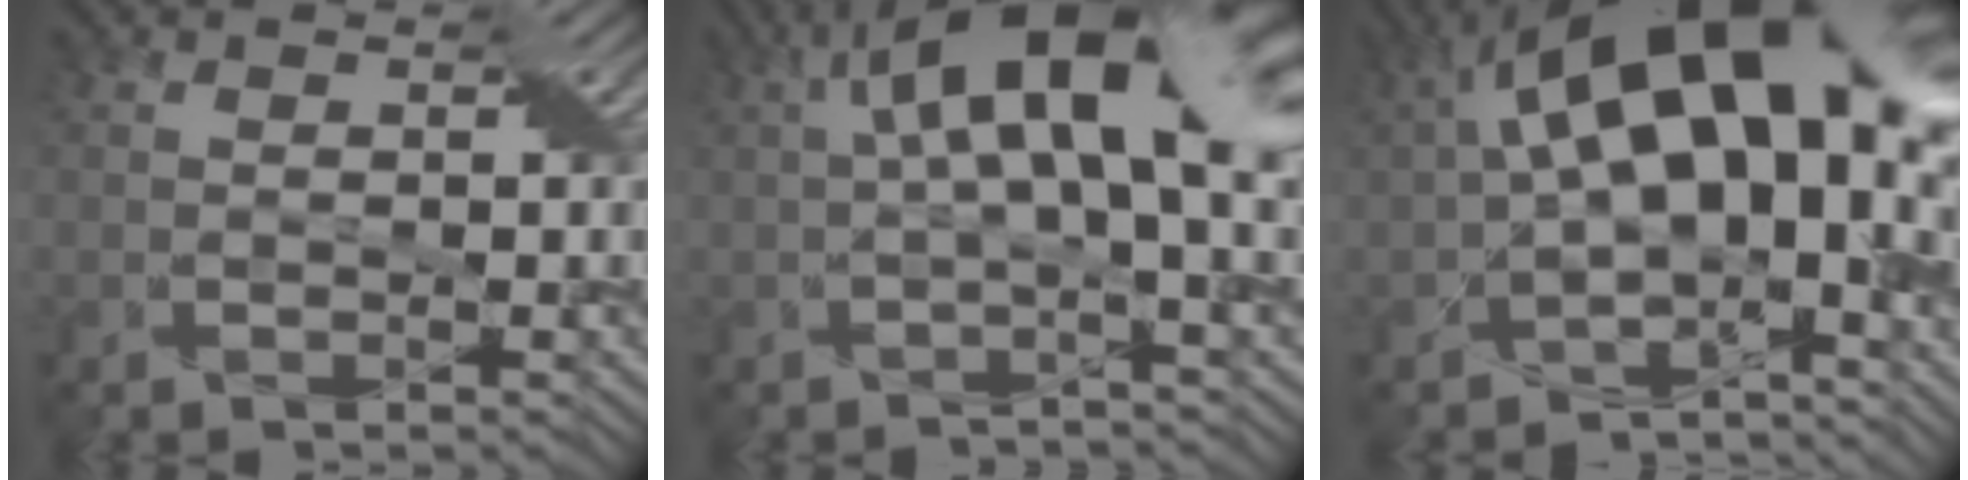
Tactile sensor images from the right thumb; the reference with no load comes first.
{"total": 13.4, "force": [3.2, 4.0, 12.3], "torque": [-0.219, 0.017, 0.051]}
{"total": 18.1, "force": [2.7, 8.6, 15.7], "torque": [-0.222, 0.017, 0.045]}